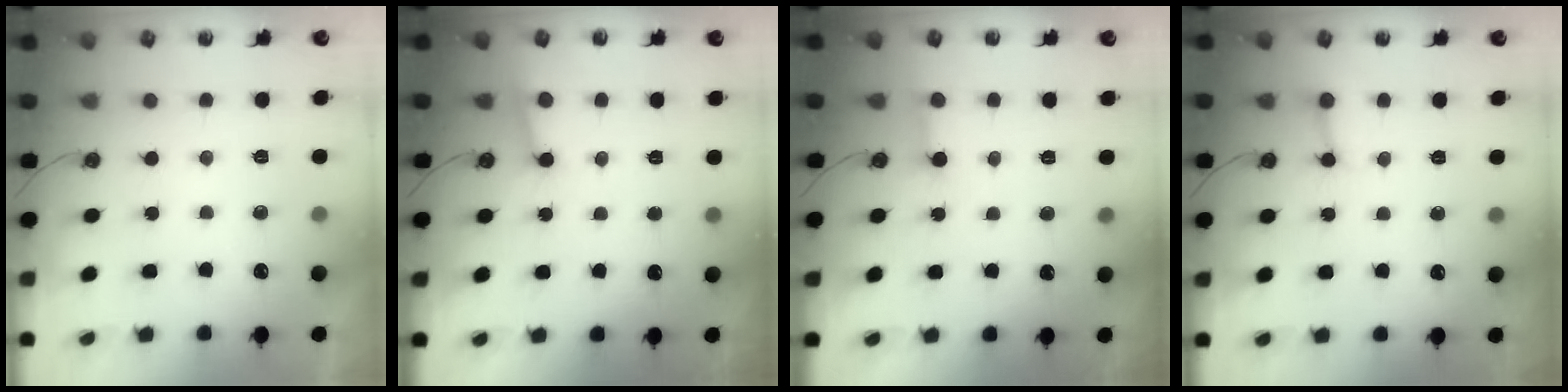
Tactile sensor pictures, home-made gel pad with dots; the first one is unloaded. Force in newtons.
{"total": 3.4, "press": 3.4, "slide": 0.3}
{"total": 2.1, "press": 2.1, "slide": 0.1}
{"total": 4.6, "press": 4.5, "slide": 0.8}